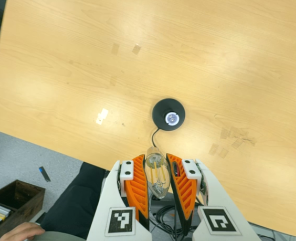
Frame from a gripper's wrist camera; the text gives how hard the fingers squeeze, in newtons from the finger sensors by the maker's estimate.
{"total": 21.2, "left": 23.2, "right": 19.3}